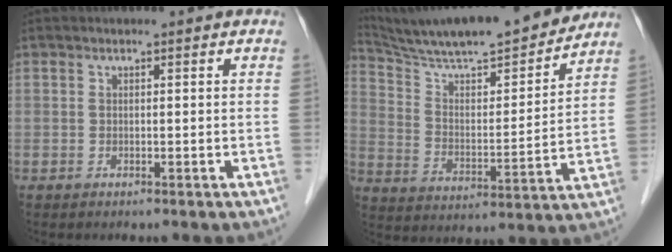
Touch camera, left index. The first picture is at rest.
{"total": 20.2, "force": [18.3, 1.5, 8.6], "torque": [-0.151, -0.002, 0.290]}